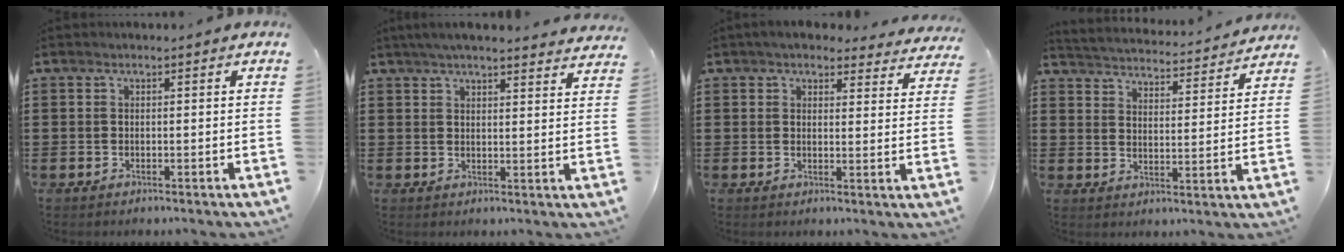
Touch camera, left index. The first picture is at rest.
{"total": 4.2, "force": [4.0, -0.1, 1.3], "torque": [-0.036, -0.011, 0.072]}
{"total": 3.9, "force": [3.6, 1.1, 1.1], "torque": [-0.034, -0.012, 0.065]}
{"total": 3.6, "force": [3.6, -0.4, -0.1], "torque": [-0.021, -0.036, 0.056]}